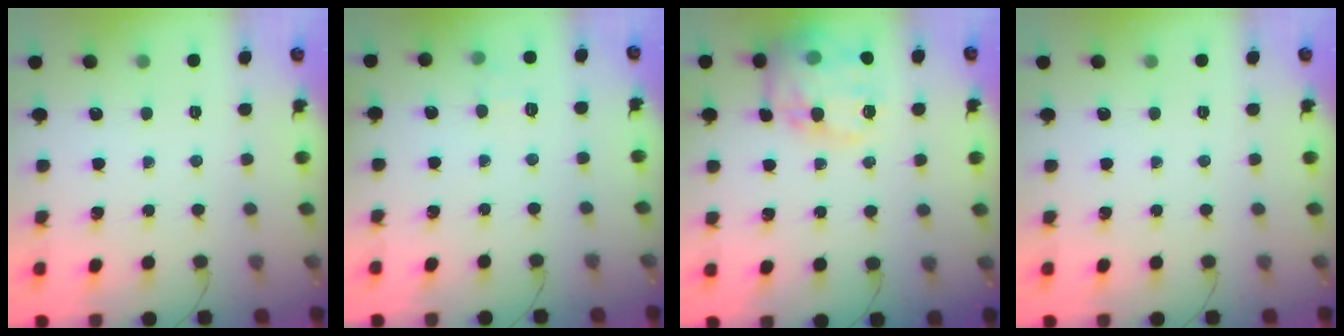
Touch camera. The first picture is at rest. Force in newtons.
{"total": 4.9, "press": 4.7, "slide": 1.4}
{"total": 19.3, "press": 19.1, "slide": 2.5}
{"total": 0.0}